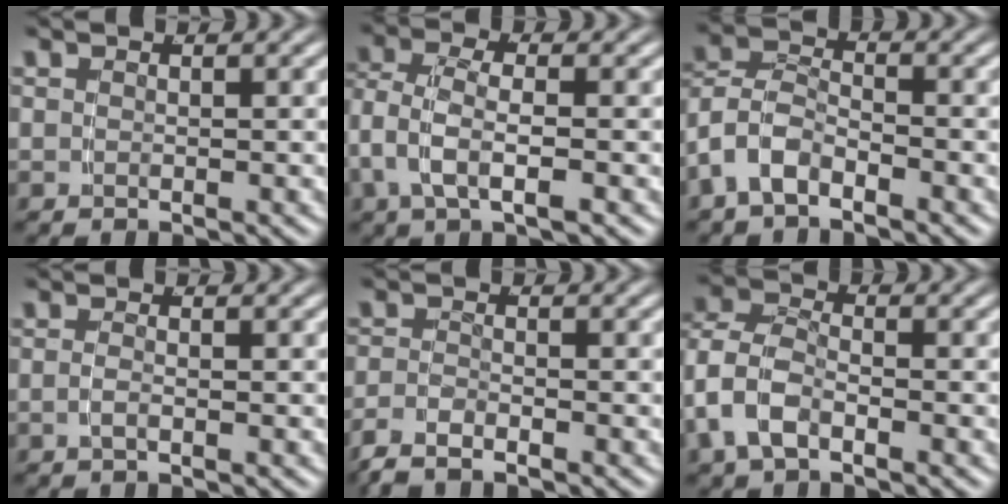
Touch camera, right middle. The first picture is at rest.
{"total": 3.8, "force": [-0.3, 2.0, 3.2], "torque": [-0.080, -0.014, -0.001]}
{"total": 7.0, "force": [-2.5, 6.0, 2.7], "torque": [-0.086, -0.025, -0.049]}
{"total": 1.0, "force": [-0.7, -0.3, 0.6], "torque": [-0.019, -0.009, -0.009]}
{"total": 2.5, "force": [-2.1, 0.8, 1.0], "torque": [-0.029, -0.009, -0.036]}
{"total": 6.2, "force": [-1.2, 5.1, 3.3], "torque": [-0.094, -0.018, -0.021]}